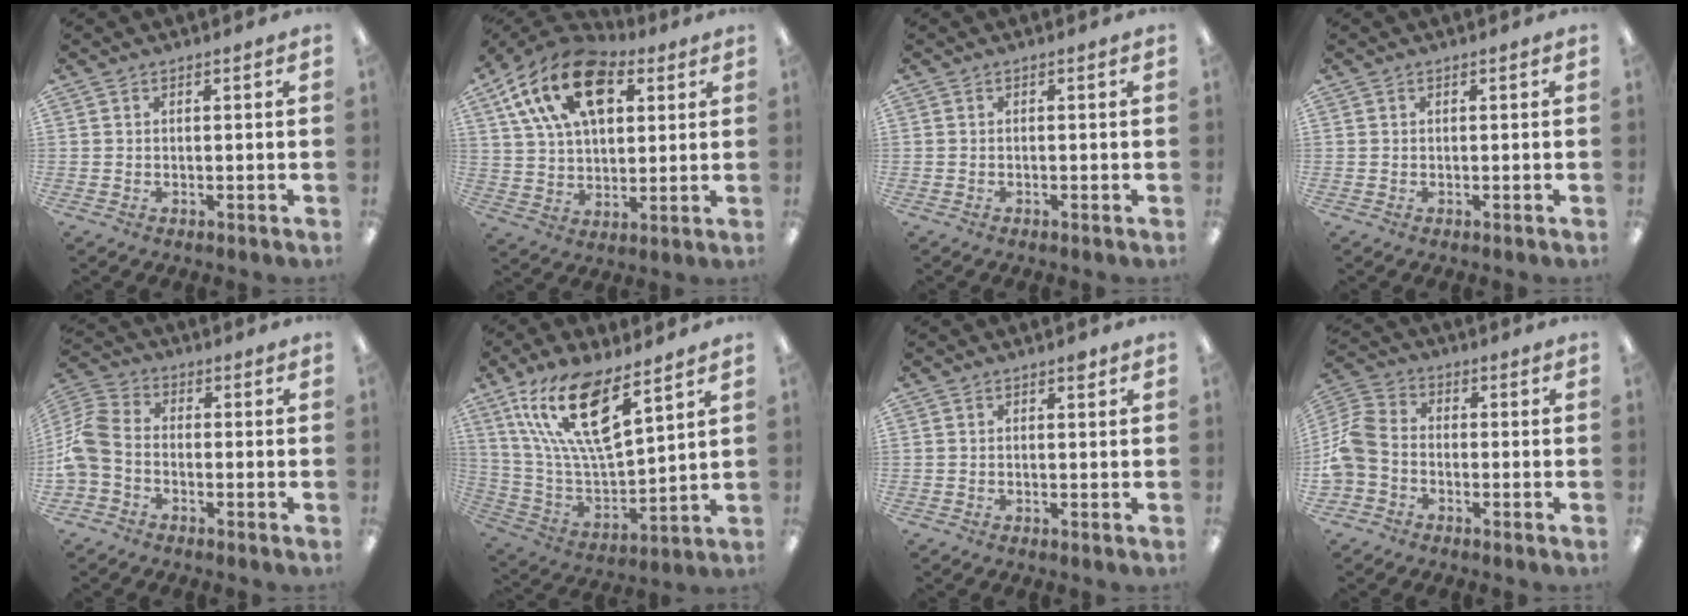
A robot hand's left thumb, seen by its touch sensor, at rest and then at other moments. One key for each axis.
{"total": 20.0, "fx": 9.4, "fy": 11.5, "fz": 13.4, "tx": -0.235, "ty": -0.021, "tz": 0.165}
{"total": 0.7, "fx": -0.4, "fy": 0.1, "fz": 0.5, "tx": -0.009, "ty": 0.000, "tz": -0.007}
{"total": 0.0}
{"total": 8.6, "fx": -2.8, "fy": 6.0, "fz": 5.5, "tx": -0.135, "ty": 0.013, "tz": -0.052}
{"total": 19.5, "fx": 12.1, "fy": 6.5, "fz": 13.9, "tx": -0.278, "ty": -0.059, "tz": 0.207}
{"total": 1.6, "fx": 0.6, "fy": 0.5, "fz": 1.5, "tx": -0.022, "ty": -0.001, "tz": 0.008}
{"total": 8.3, "fx": -2.9, "fy": 6.2, "fz": 4.7, "tx": -0.115, "ty": 0.020, "tz": -0.055}